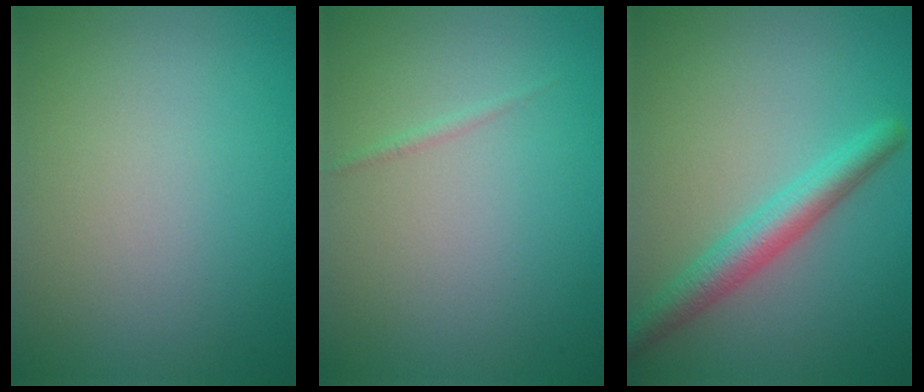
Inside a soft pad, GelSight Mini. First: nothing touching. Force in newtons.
{"total": 0.5, "press": 0.5, "slide": 0.0}
{"total": 3.8, "press": 3.8, "slide": 0.1}